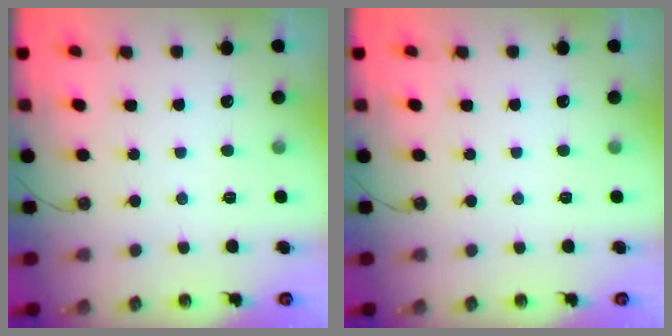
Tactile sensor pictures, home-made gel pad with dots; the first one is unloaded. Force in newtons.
{"total": 0.0}